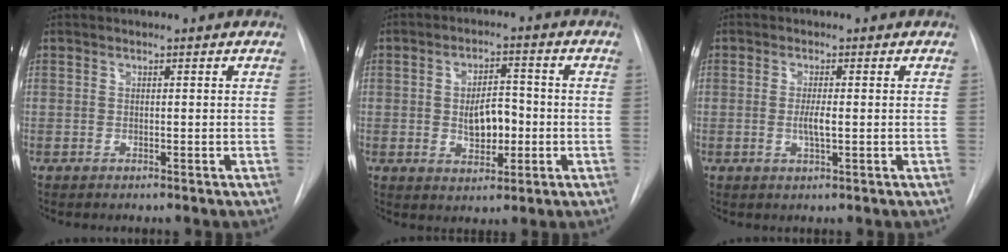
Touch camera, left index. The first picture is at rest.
{"total": 6.3, "force": [-0.8, 3.4, 5.3], "torque": [-0.086, 0.006, -0.007]}
{"total": 2.3, "force": [-0.2, 0.3, 2.3], "torque": [-0.046, -0.005, -0.005]}